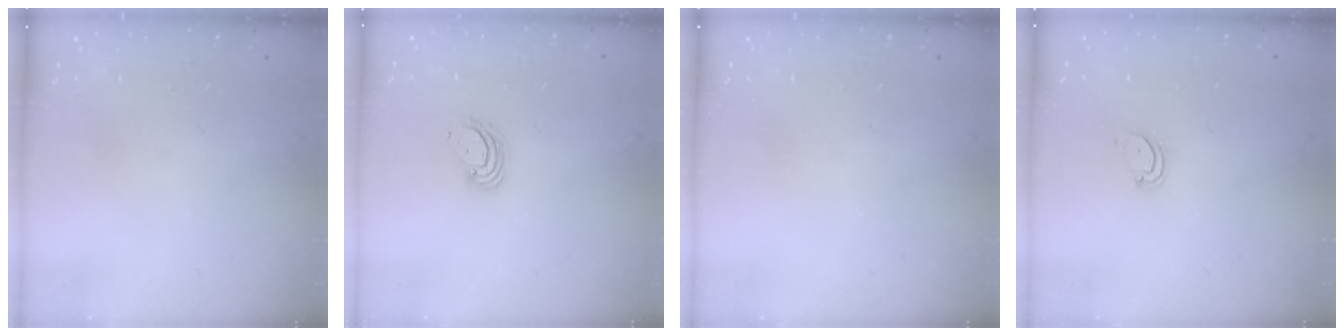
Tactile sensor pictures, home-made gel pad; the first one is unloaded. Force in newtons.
{"total": 3.4, "press": 3.4, "slide": 0.2}
{"total": 0.0}
{"total": 2.8, "press": 2.8, "slide": 0.2}